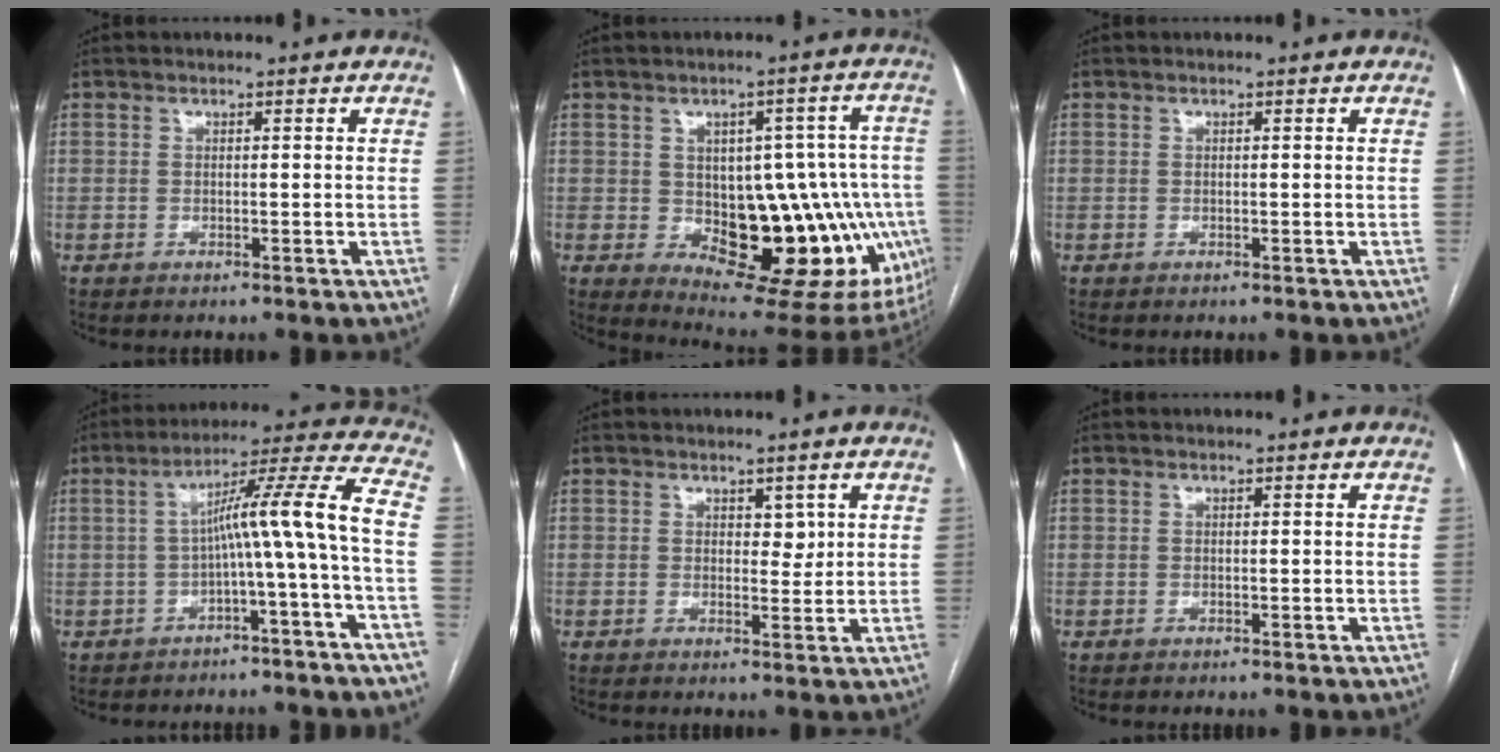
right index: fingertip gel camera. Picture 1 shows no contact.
{"total": 20.7, "force": [-3.6, 10.4, 17.6], "torque": [-0.143, 0.034, -0.018]}
{"total": 0.0}
{"total": 10.6, "force": [-2.1, -1.8, 10.2], "torque": [-0.149, 0.033, -0.031]}
{"total": 2.2, "force": [1.0, 1.2, 1.5], "torque": [-0.015, -0.004, 0.014]}
{"total": 0.0}